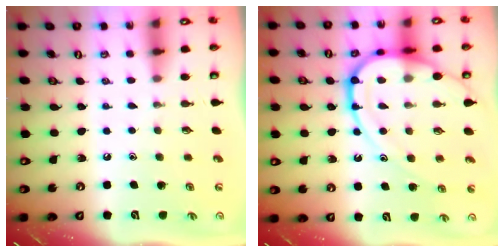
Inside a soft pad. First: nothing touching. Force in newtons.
{"total": 16.4, "press": 16.4, "slide": 1.7}